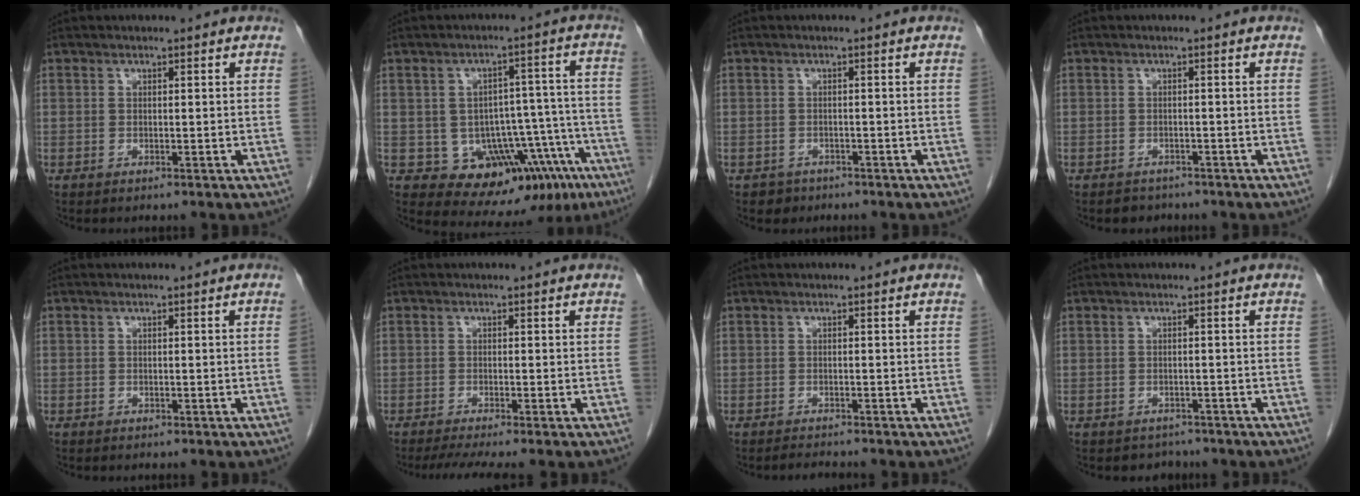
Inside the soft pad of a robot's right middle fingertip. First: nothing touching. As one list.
[{"total": 14.2, "force": [-8.2, 8.1, 8.4], "torque": [-0.069, 0.051, -0.104]}, {"total": 1.8, "force": [-1.2, 1.3, -0.1], "torque": [-0.006, 0.006, -0.017]}, {"total": 2.1, "force": [-1.7, 1.2, -0.1], "torque": [-0.009, 0.003, -0.027]}, {"total": 0.0}, {"total": 4.2, "force": [-3.3, -0.2, 2.7], "torque": [-0.042, -0.012, -0.056]}, {"total": 1.3, "force": [-1.3, 0.0, 0.2], "torque": [-0.008, -0.008, -0.019]}, {"total": 2.5, "force": [-2.0, 1.4, -0.2], "torque": [-0.004, 0.003, -0.031]}]